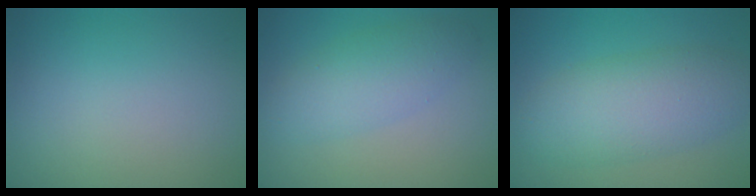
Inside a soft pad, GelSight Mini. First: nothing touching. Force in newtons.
{"total": 3.5, "press": 3.5, "slide": 0.1}
{"total": 5.9, "press": 5.9, "slide": 0.2}